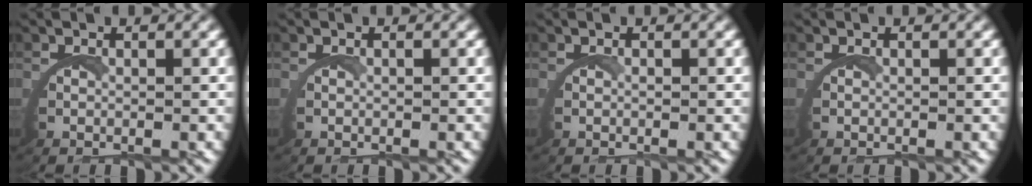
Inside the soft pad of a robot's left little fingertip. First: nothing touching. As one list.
[{"total": 0.0}, {"total": 0.0}, {"total": 0.0}]